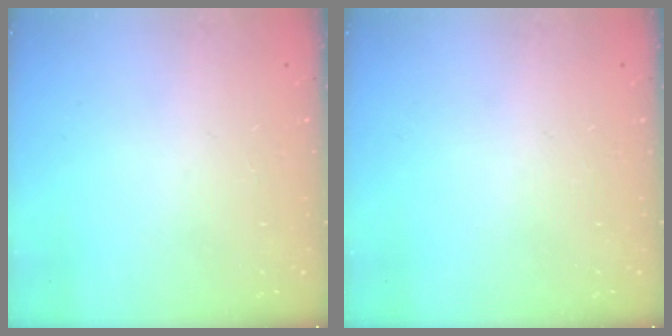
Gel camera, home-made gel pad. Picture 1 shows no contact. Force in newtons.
{"total": 0.0}